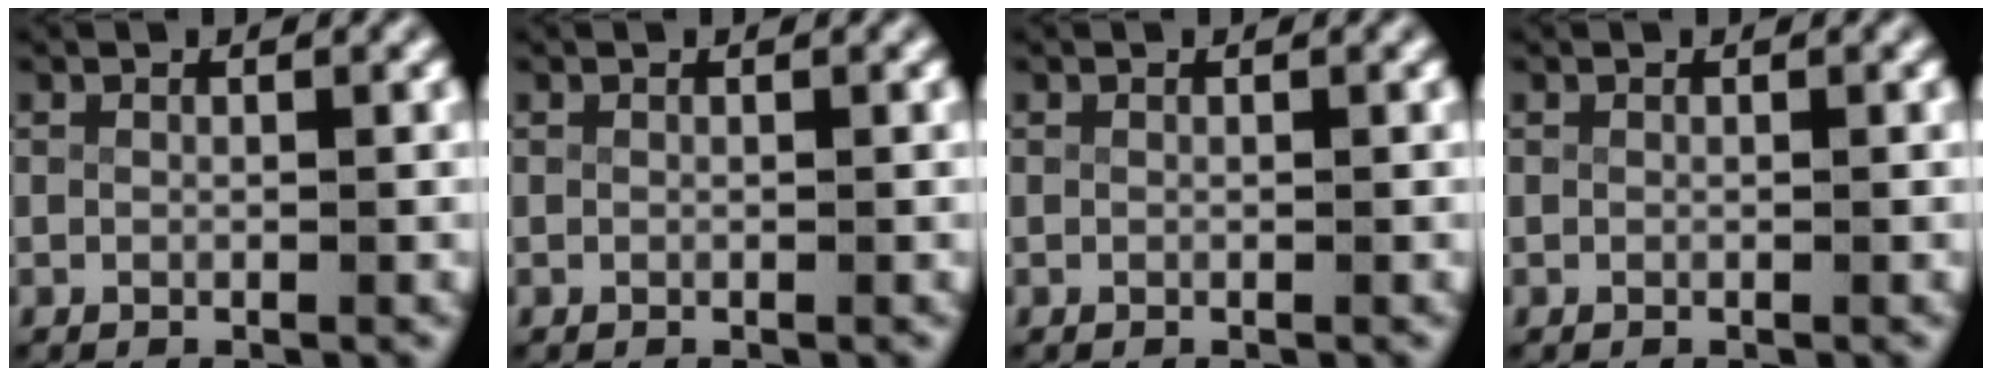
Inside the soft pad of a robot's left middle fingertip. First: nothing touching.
{"total": 0.0}
{"total": 0.0}
{"total": 0.0}